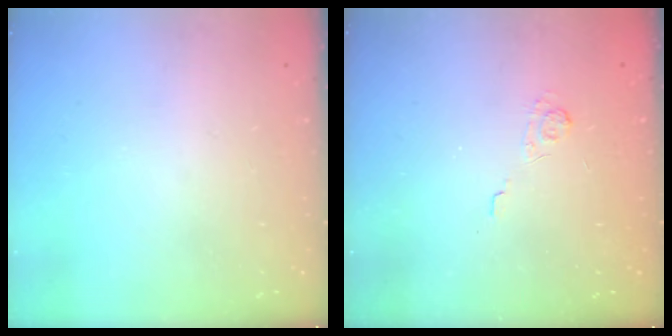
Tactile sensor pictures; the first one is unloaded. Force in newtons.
{"total": 2.2, "press": 1.7, "slide": 1.5}